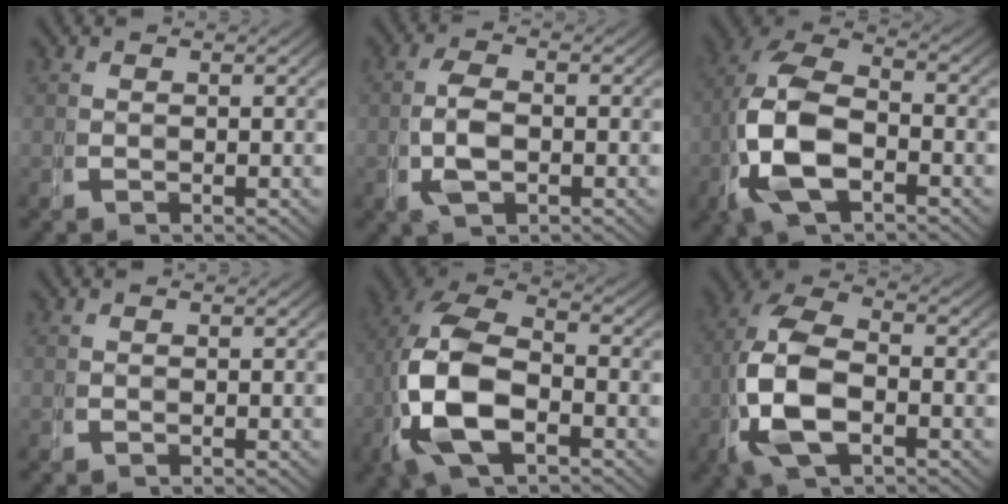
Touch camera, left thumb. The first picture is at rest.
{"total": 3.0, "force": [-0.5, 1.8, 2.3], "torque": [-0.056, -0.007, -0.004]}
{"total": 11.8, "force": [-1.2, 8.2, 8.4], "torque": [-0.200, -0.036, -0.011]}
{"total": 0.0}
{"total": 13.3, "force": [-1.1, 9.2, 9.6], "torque": [-0.231, -0.043, -0.006]}
{"total": 10.8, "force": [-1.3, 7.2, 8.0], "torque": [-0.194, -0.038, -0.009]}